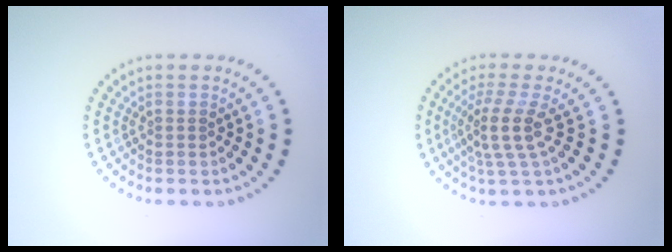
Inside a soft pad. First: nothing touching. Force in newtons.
{"total": 3.4, "press": 2.4, "slide": 2.3}